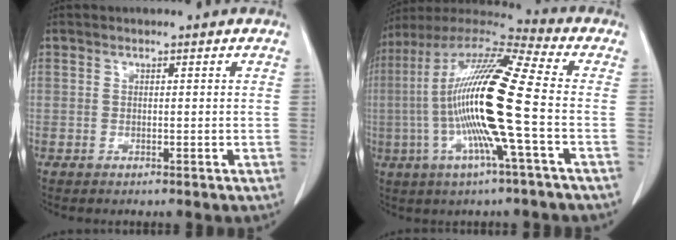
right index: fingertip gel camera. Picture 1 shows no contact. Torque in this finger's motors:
{"motor_torque": [2.14, 0.00, 1.05, 0.21]}